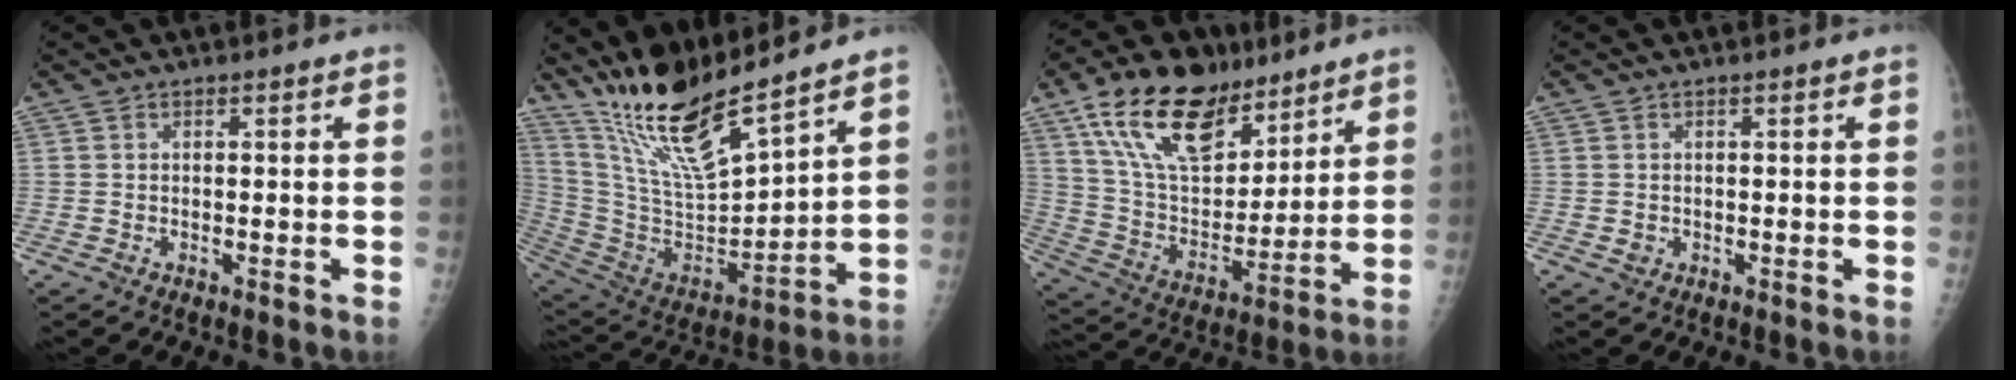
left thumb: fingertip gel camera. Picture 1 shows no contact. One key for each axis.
{"total": 17.7, "fx": 14.9, "fy": 1.8, "fz": 9.3, "tx": -0.159, "ty": -0.084, "tz": 0.299}
{"total": 22.2, "fx": 13.9, "fy": 11.5, "fz": 12.8, "tx": -0.188, "ty": -0.045, "tz": 0.256}
{"total": 1.1, "fx": 0.1, "fy": 1.0, "fz": 0.5, "tx": -0.005, "ty": 0.000, "tz": 0.006}